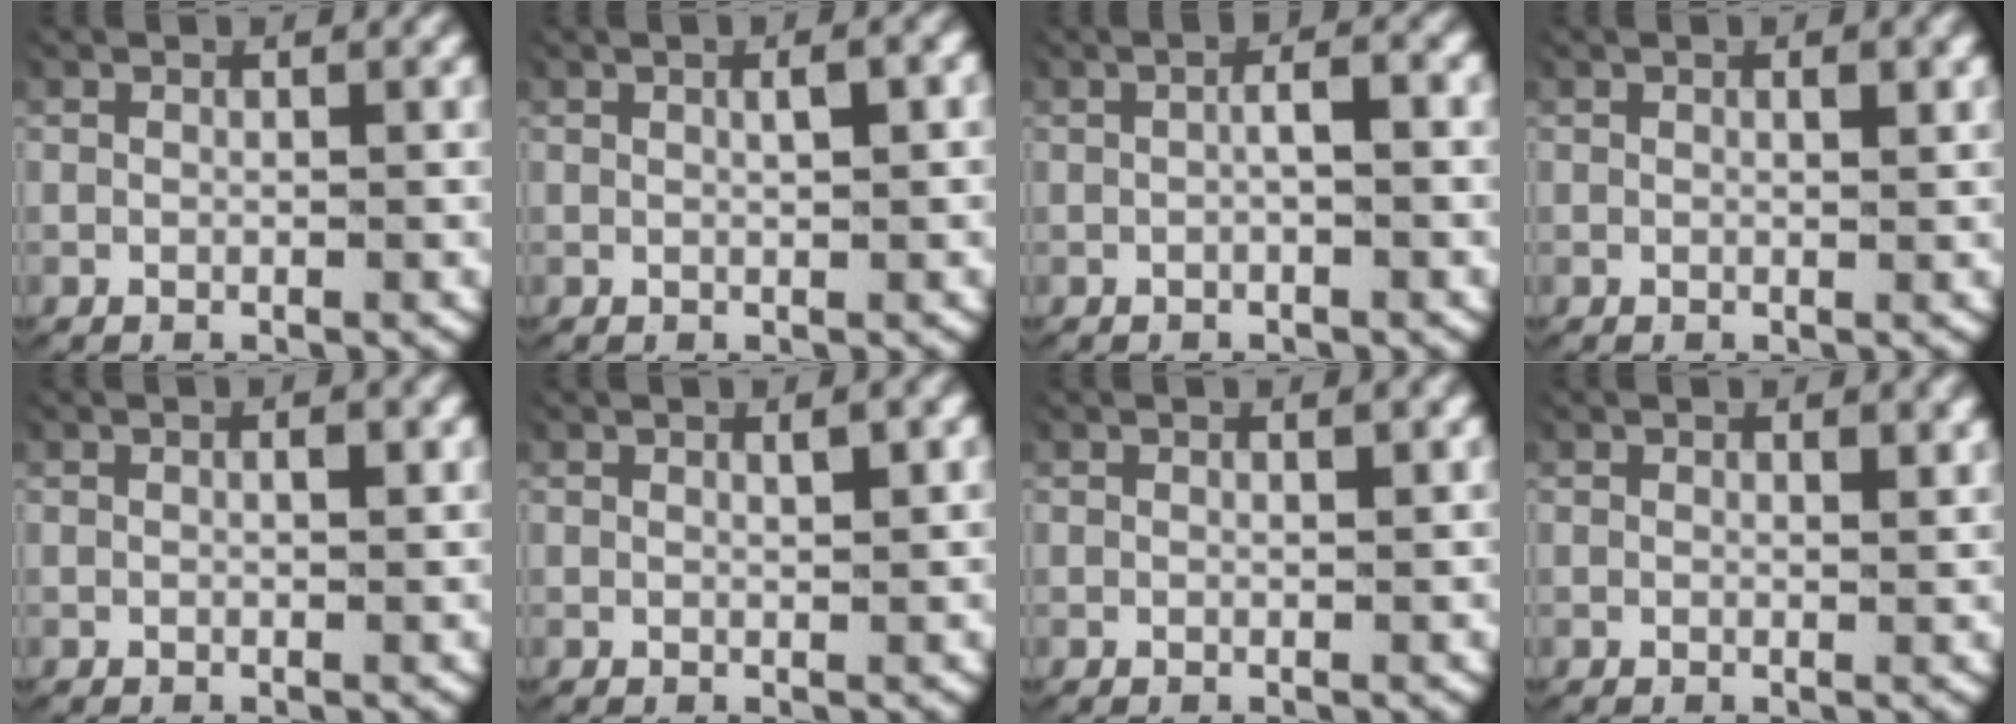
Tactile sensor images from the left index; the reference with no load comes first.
{"total": 1.6, "force": [0.3, 0.4, 1.6], "torque": [-0.020, 0.003, 0.007]}
{"total": 1.6, "force": [-0.1, 0.2, 1.6], "torque": [-0.027, 0.004, -0.001]}
{"total": 0.7, "force": [0.4, 0.1, 0.6], "torque": [-0.009, -0.002, 0.006]}
{"total": 0.9, "force": [0.2, 0.3, 0.8], "torque": [-0.008, 0.000, 0.003]}
{"total": 1.3, "force": [0.6, 0.2, 1.2], "torque": [-0.015, -0.004, 0.013]}
{"total": 0.7, "force": [0.4, 0.0, 0.6], "torque": [-0.009, -0.001, 0.008]}
{"total": 0.6, "force": [0.5, -0.1, 0.3], "torque": [-0.007, -0.007, 0.010]}